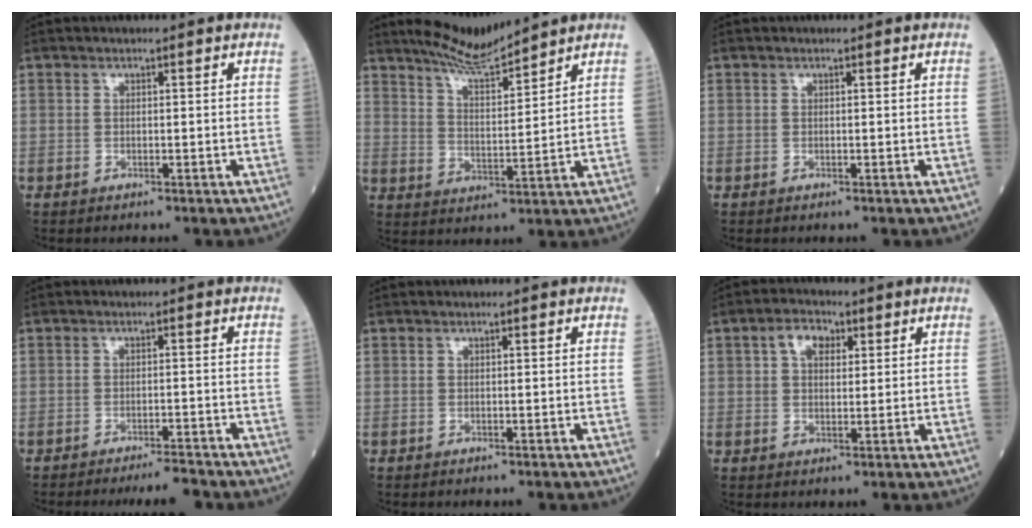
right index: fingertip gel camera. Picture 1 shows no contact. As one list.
[{"total": 7.5, "force": [7.1, -0.3, 2.3], "torque": [-0.049, -0.012, 0.135]}, {"total": 0.0}, {"total": 4.0, "force": [-3.7, -0.5, 1.4], "torque": [-0.017, -0.013, -0.060]}, {"total": 0.0}, {"total": 4.5, "force": [1.9, 2.9, 3.0], "torque": [-0.055, 0.016, 0.033]}]